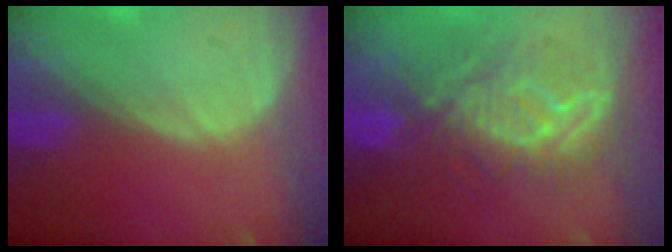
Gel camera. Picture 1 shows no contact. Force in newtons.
{"total": 9.4, "press": 9.4, "slide": 0.6}